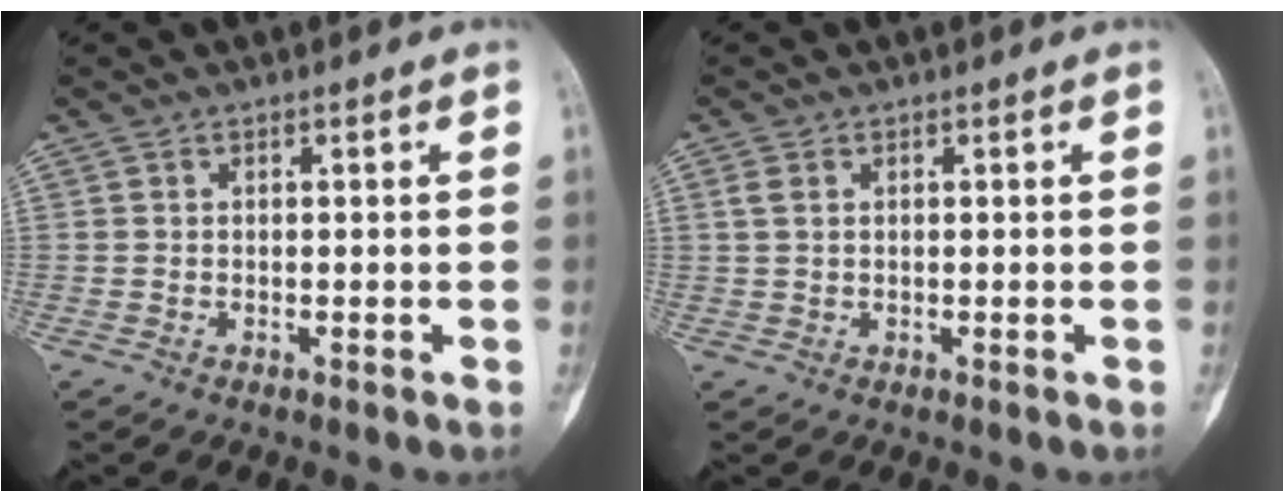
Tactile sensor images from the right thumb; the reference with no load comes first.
{"total": 1.9, "force": [0.7, 1.2, 1.2], "torque": [-0.029, 0.005, 0.017]}